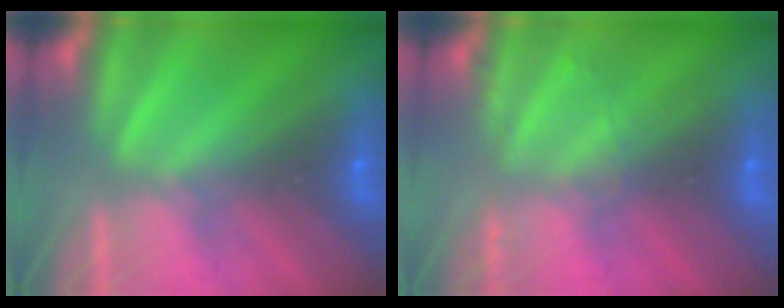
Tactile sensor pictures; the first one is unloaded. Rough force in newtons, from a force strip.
{"total": 2.0}